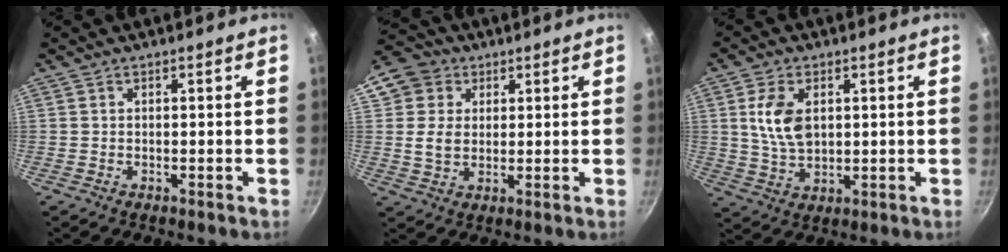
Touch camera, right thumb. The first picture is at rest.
{"total": 9.1, "force": [3.0, 7.7, 3.7], "torque": [-0.047, 0.001, 0.045]}
{"total": 8.5, "force": [1.9, 5.2, 6.5], "torque": [-0.116, -0.012, 0.041]}